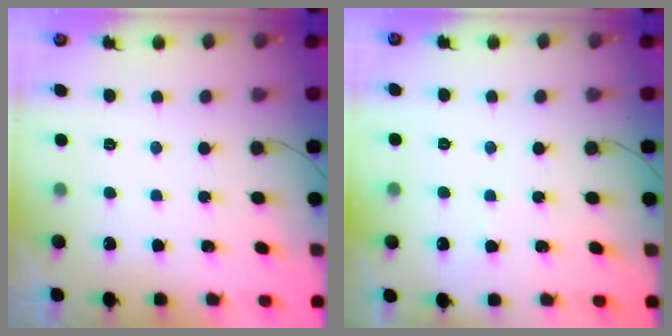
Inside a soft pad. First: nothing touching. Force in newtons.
{"total": 3.7, "press": 3.7, "slide": 0.6}